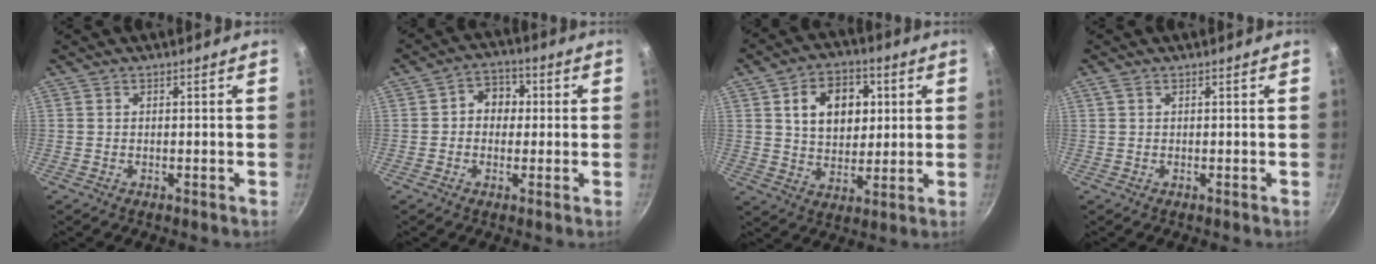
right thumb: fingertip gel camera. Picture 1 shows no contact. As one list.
[{"total": 6.4, "force": [0.4, 5.4, 3.5], "torque": [-0.008, 0.011, -0.005]}, {"total": 13.3, "force": [3.3, 9.5, 8.7], "torque": [-0.093, -0.004, 0.052]}, {"total": 0.7, "force": [0.4, 0.3, 0.5], "torque": [-0.010, 0.003, 0.009]}]